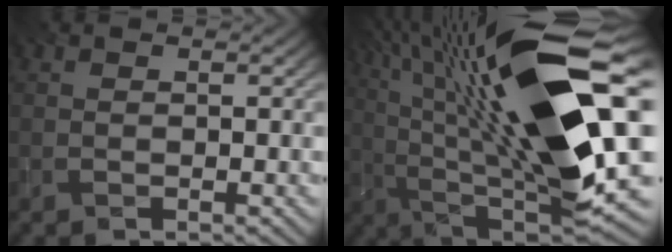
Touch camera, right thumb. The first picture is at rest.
{"total": 21.2, "force": [4.4, 7.3, 19.4], "torque": [-0.352, 0.039, 0.071]}